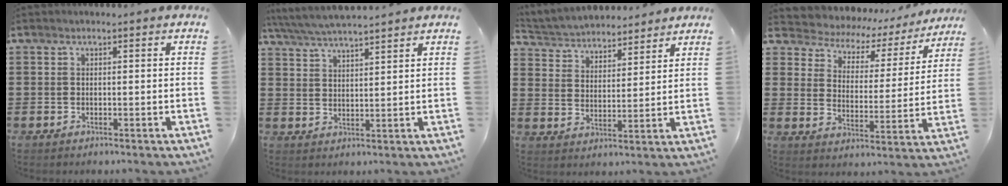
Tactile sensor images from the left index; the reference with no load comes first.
{"total": 4.6, "force": [4.4, 0.0, 1.4], "torque": [-0.042, -0.018, 0.077]}
{"total": 4.2, "force": [4.2, 0.8, 0.0], "torque": [-0.024, -0.023, 0.071]}
{"total": 3.3, "force": [2.6, 1.8, 0.6], "torque": [-0.036, -0.023, 0.034]}